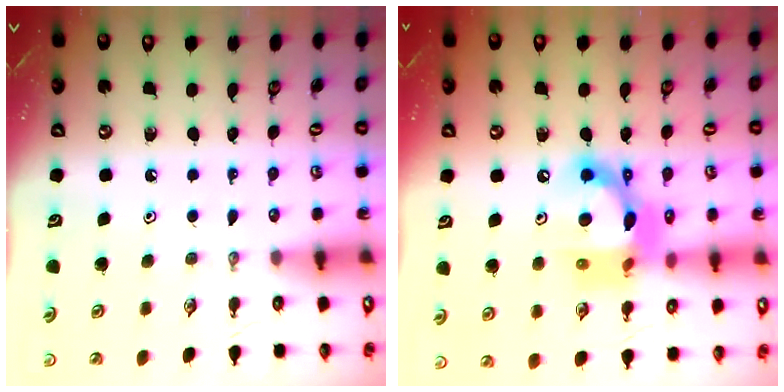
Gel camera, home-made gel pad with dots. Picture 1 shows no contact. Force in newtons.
{"total": 14.1, "press": 14.1, "slide": 1.1}